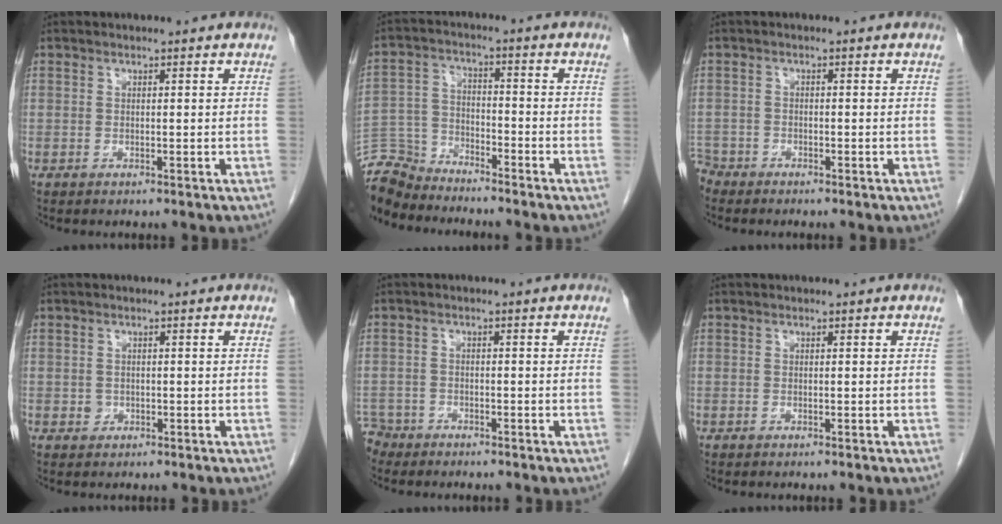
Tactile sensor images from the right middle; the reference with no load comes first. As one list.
[{"total": 8.5, "force": [-8.4, 1.4, 0.5], "torque": [-0.015, 0.000, -0.164]}, {"total": 2.8, "force": [-2.6, 1.0, -0.1], "torque": [0.002, -0.004, -0.052]}, {"total": 1.0, "force": [-0.2, 0.9, 0.3], "torque": [-0.004, 0.003, -0.001]}, {"total": 3.3, "force": [-2.9, 1.3, -0.6], "torque": [0.010, -0.002, -0.058]}, {"total": 0.0}]